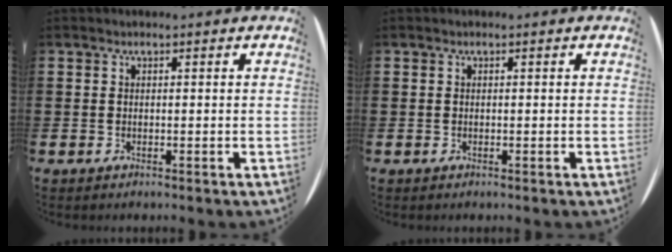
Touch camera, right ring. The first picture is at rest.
{"total": 0.0}